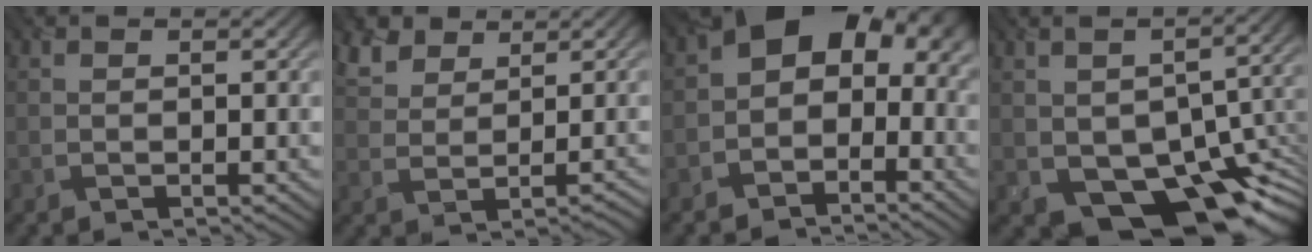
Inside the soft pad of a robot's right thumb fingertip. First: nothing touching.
{"total": 4.2, "force": [3.1, 2.2, 1.9], "torque": [-0.045, 0.006, 0.058]}
{"total": 11.5, "force": [-0.1, 8.0, 8.3], "torque": [-0.107, 0.004, -0.017]}
{"total": 15.3, "force": [-5.8, 9.2, 10.7], "torque": [-0.159, -0.027, -0.072]}